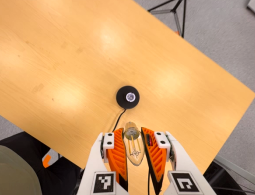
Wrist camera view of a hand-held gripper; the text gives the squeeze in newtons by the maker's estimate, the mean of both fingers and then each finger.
{"total": 22.3, "left": 23.5, "right": 21.0}